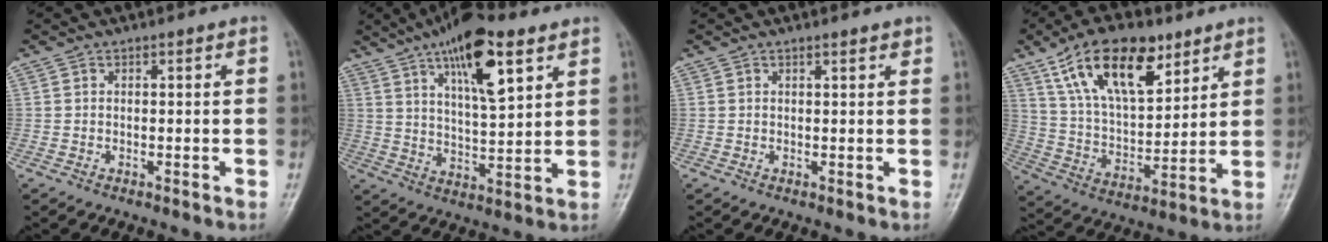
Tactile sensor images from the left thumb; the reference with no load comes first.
{"total": 14.9, "force": [8.1, 4.8, 11.6], "torque": [-0.173, -0.030, 0.136]}
{"total": 1.4, "force": [1.0, 0.2, 0.8], "torque": [-0.009, -0.004, 0.014]}
{"total": 17.8, "force": [10.3, 8.4, 11.9], "torque": [-0.168, -0.039, 0.189]}